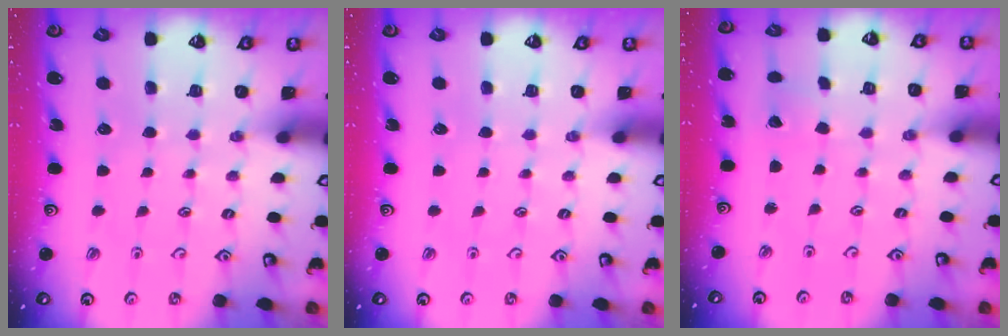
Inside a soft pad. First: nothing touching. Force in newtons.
{"total": 0.0}
{"total": 2.3, "press": 2.3, "slide": 0.1}